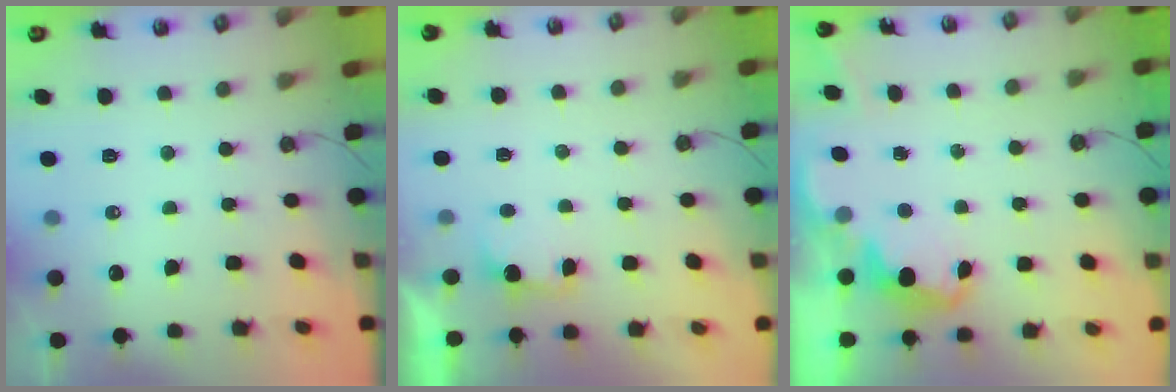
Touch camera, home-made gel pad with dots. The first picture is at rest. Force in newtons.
{"total": 2.1, "press": 1.9, "slide": 0.9}
{"total": 2.2, "press": 2.1, "slide": 0.7}